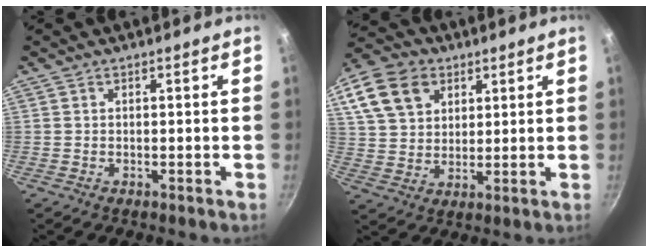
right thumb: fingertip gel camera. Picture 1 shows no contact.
{"total": 17.7, "force": [8.3, 13.0, 8.7], "torque": [-0.179, 0.013, 0.154]}